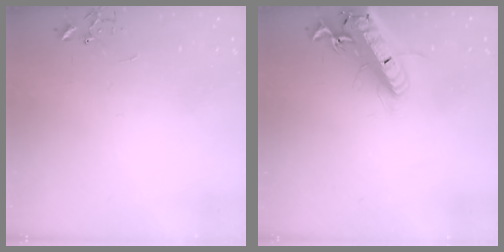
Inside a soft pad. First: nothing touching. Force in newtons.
{"total": 20.0, "press": 19.7, "slide": 4.0}